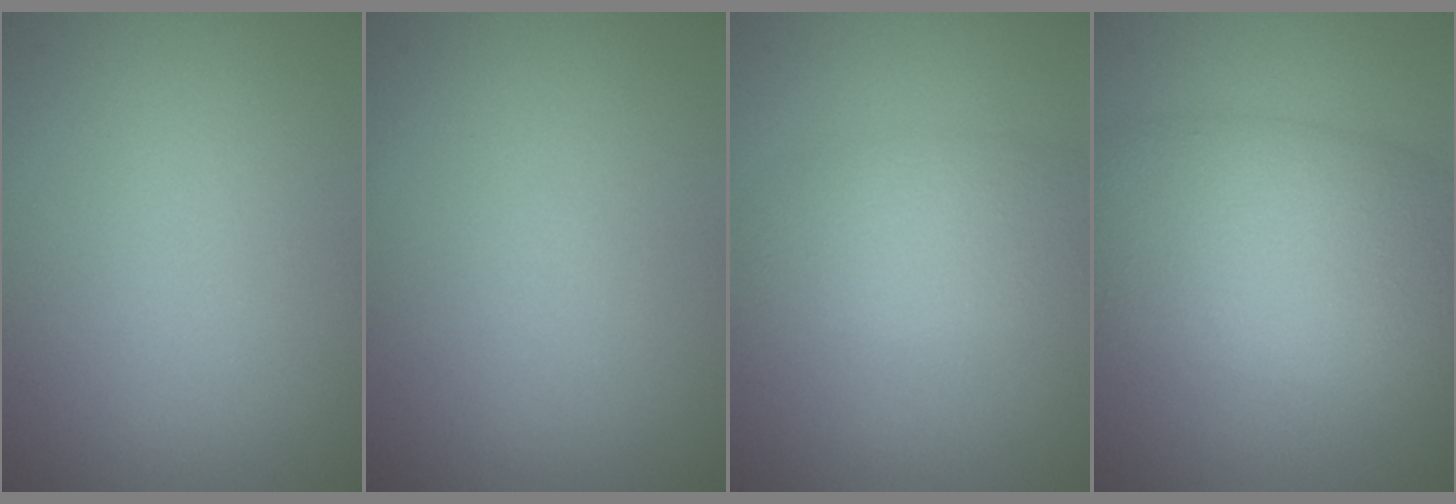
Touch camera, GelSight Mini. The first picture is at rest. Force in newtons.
{"total": 0.0}
{"total": 3.4, "press": 3.4, "slide": 0.1}
{"total": 8.8, "press": 8.8, "slide": 0.5}